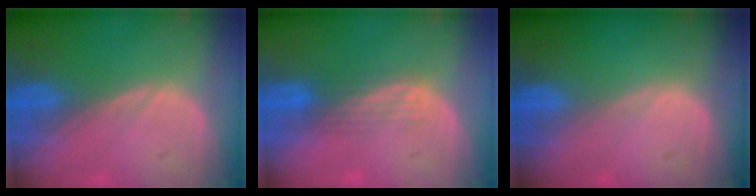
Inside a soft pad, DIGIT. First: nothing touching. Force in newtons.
{"total": 2.9, "press": 2.7, "slide": 1.2}
{"total": 0.0}